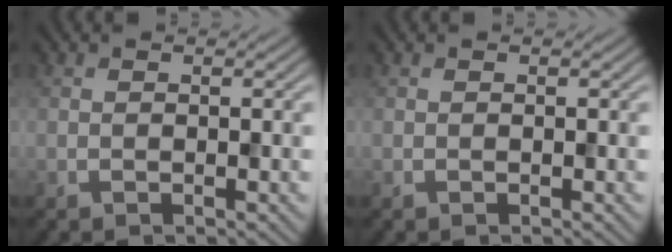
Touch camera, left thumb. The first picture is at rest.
{"total": 0.0}